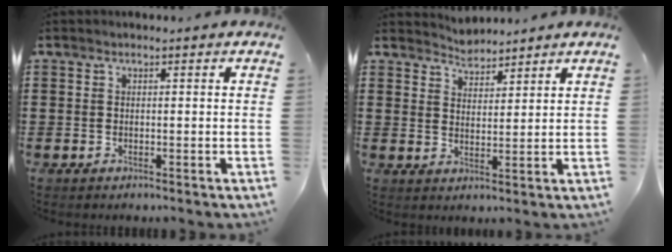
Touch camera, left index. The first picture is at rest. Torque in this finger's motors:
{"motor_torque": [0.55, -0.47, 0.01, -0.01]}